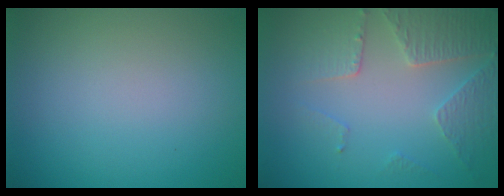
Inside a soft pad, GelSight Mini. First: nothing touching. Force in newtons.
{"total": 4.5, "press": 3.3, "slide": 3.1}